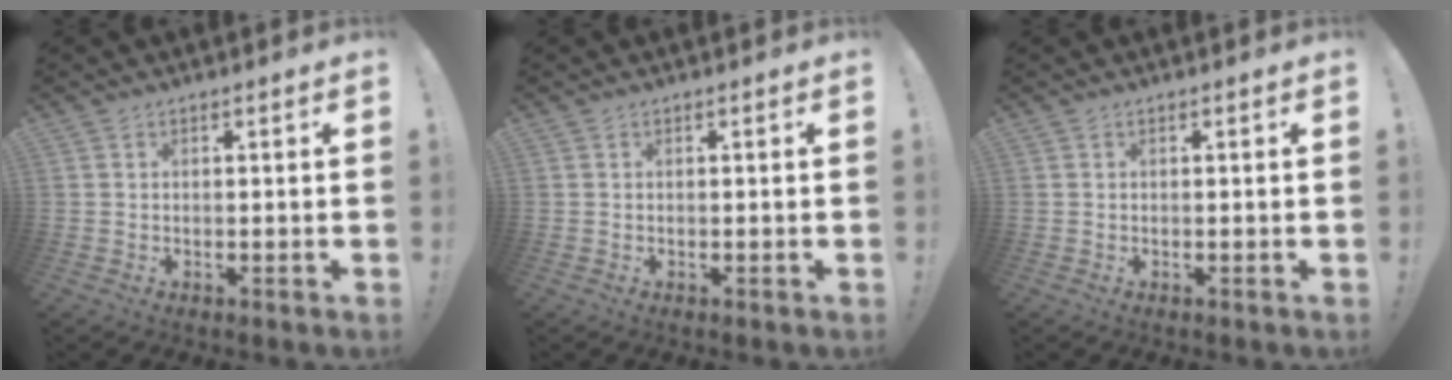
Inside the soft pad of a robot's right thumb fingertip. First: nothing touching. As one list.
[{"total": 0.0}, {"total": 0.0}]